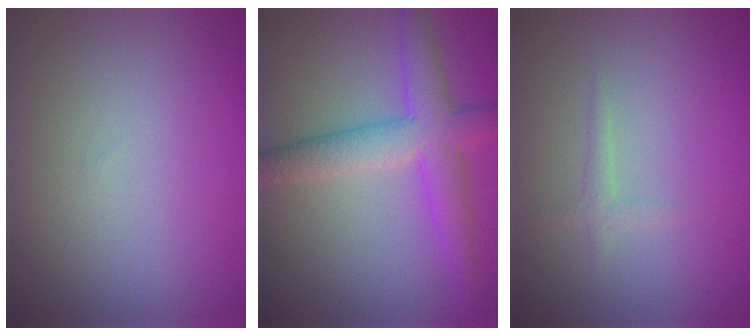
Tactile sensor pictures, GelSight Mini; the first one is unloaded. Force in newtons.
{"total": 5.6, "press": 5.6, "slide": 0.1}
{"total": 1.0, "press": 1.0, "slide": 0.1}